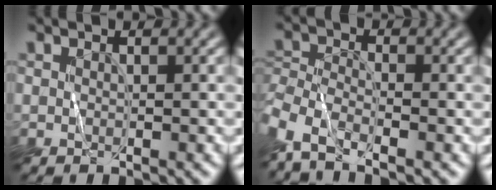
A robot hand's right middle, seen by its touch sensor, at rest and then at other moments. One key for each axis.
{"total": 6.5, "fx": -4.8, "fy": 2.7, "fz": 3.6, "tx": -0.073, "ty": -0.012, "tz": -0.095}